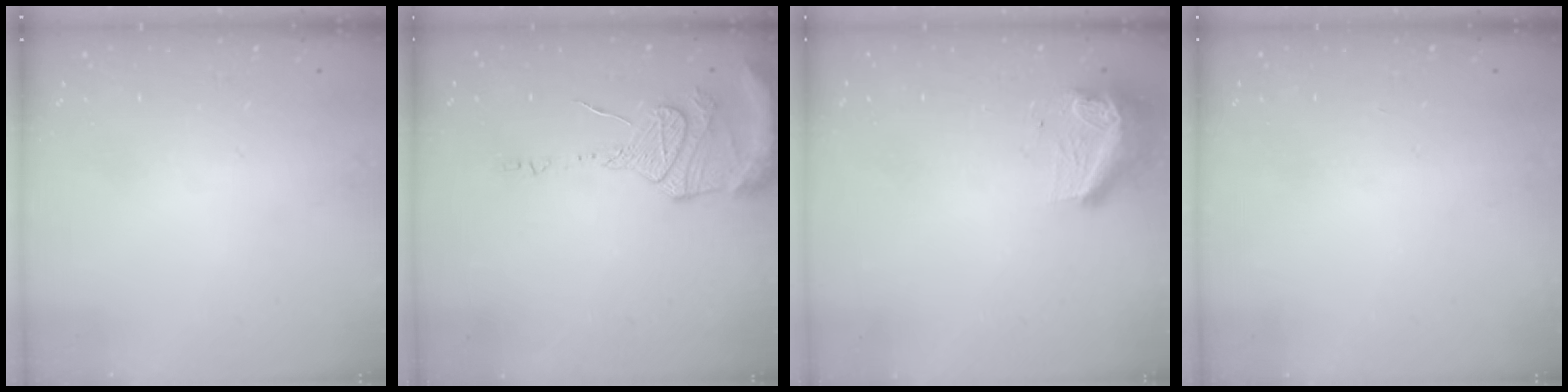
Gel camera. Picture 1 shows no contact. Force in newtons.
{"total": 13.5, "press": 13.4, "slide": 1.7}
{"total": 9.6, "press": 9.5, "slide": 0.6}
{"total": 0.0}